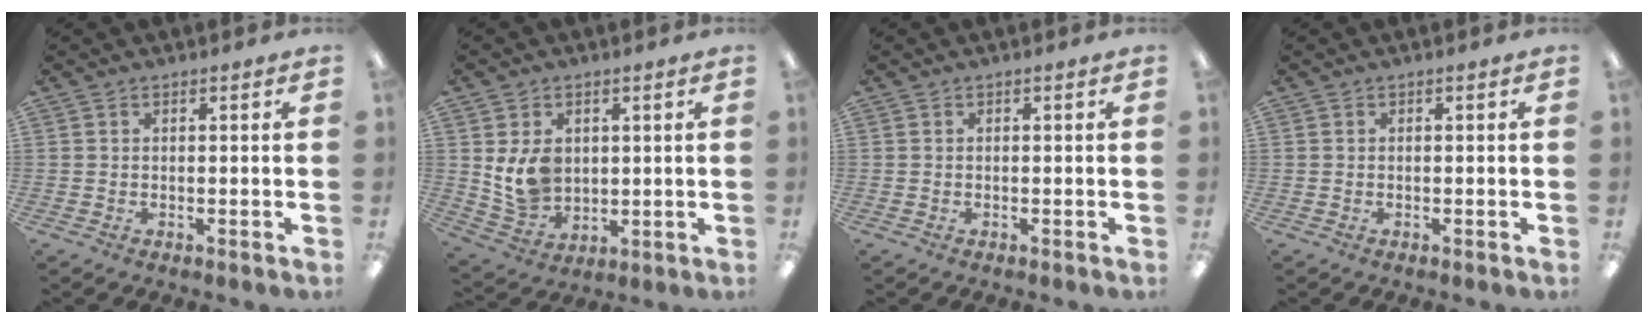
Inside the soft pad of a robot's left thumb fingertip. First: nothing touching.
{"total": 9.1, "force": [2.5, 7.2, 5.0], "torque": [-0.101, -0.005, 0.050]}
{"total": 0.0}
{"total": 0.0}